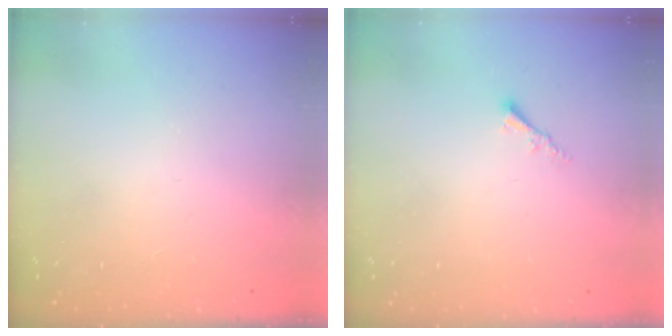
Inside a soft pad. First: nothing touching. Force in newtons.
{"total": 2.1, "press": 2.1, "slide": 0.3}